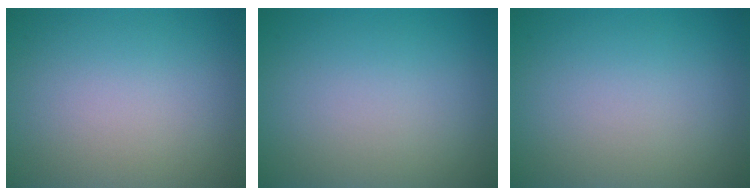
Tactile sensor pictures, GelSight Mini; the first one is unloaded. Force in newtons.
{"total": 0.0}
{"total": 0.0}